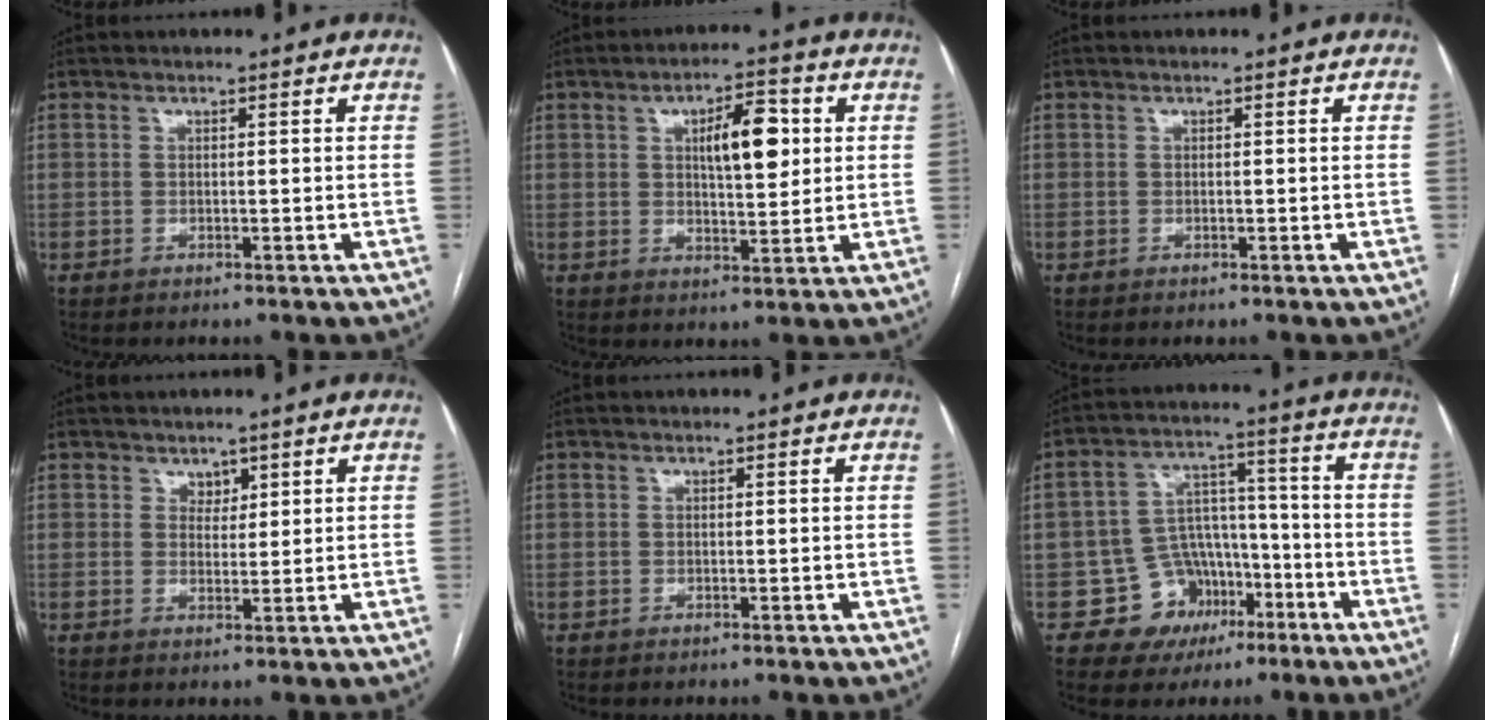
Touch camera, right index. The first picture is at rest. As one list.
[{"total": 8.4, "force": [2.2, 2.8, 7.6], "torque": [-0.119, 0.011, 0.037]}, {"total": 0.0}, {"total": 2.0, "force": [1.4, 1.3, 0.7], "torque": [-0.004, -0.002, 0.023]}, {"total": 0.0}, {"total": 9.6, "force": [-4.7, 8.1, 1.8], "torque": [-0.011, 0.047, -0.063]}]